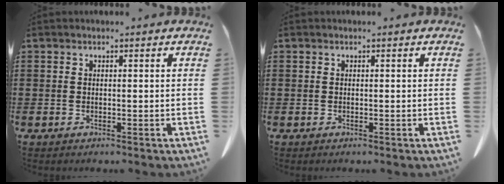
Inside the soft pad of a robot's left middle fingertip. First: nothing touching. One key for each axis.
{"total": 0.0}